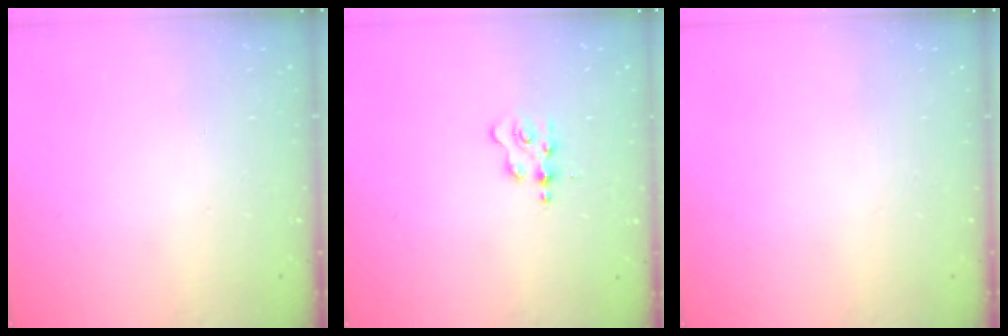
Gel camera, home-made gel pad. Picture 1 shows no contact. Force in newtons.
{"total": 1.7, "press": 1.7, "slide": 0.3}
{"total": 0.0}